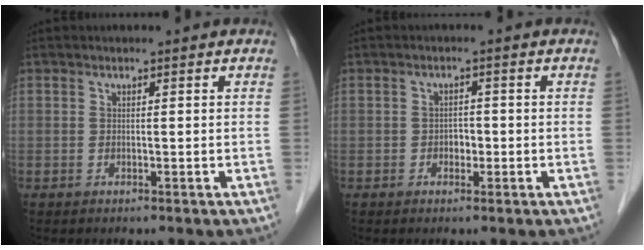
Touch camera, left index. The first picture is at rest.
{"total": 1.6, "force": [-0.5, 1.1, 1.0], "torque": [-0.012, 0.005, -0.008]}